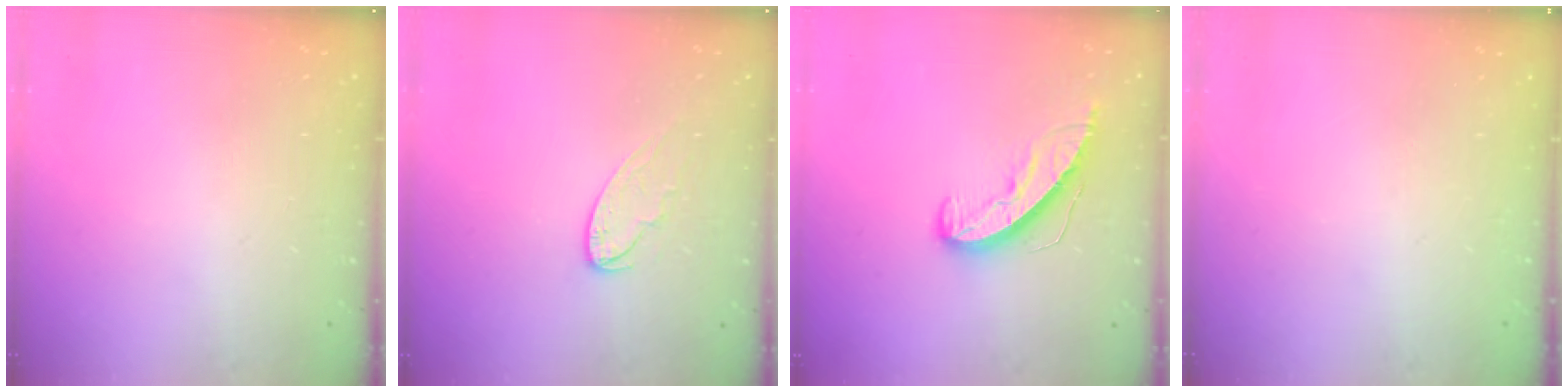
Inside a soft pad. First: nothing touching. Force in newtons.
{"total": 6.6, "press": 6.6, "slide": 0.3}
{"total": 8.4, "press": 8.4, "slide": 0.2}
{"total": 0.0}